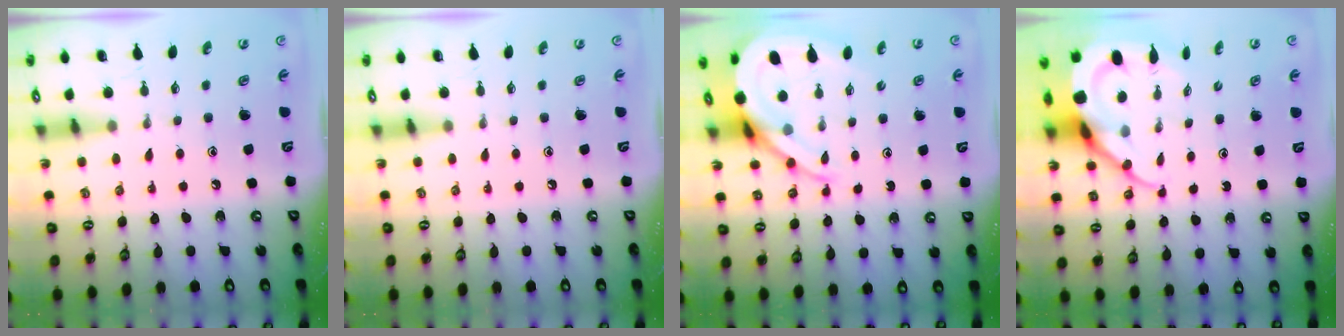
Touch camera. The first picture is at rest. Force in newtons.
{"total": 0.0}
{"total": 10.9, "press": 10.8, "slide": 0.9}
{"total": 10.9, "press": 10.8, "slide": 1.4}